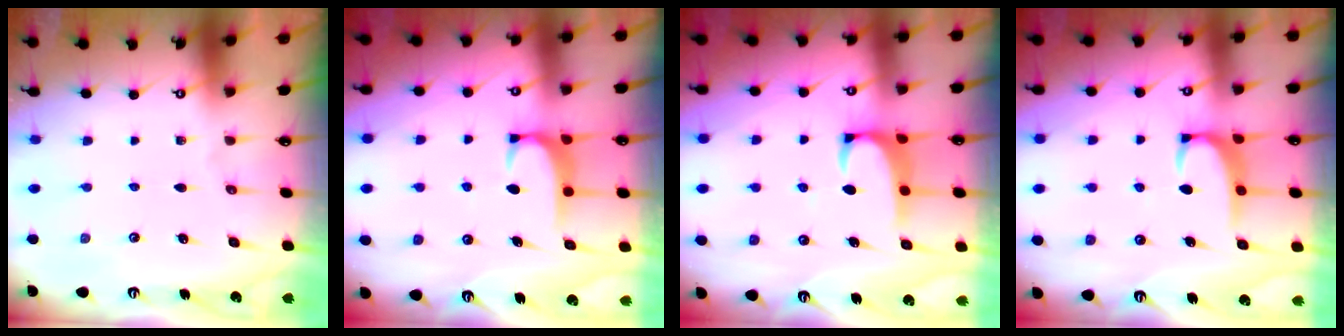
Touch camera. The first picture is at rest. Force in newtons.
{"total": 1.9, "press": 1.8, "slide": 0.5}
{"total": 1.9, "press": 1.7, "slide": 0.8}
{"total": 2.1, "press": 2.1, "slide": 0.6}